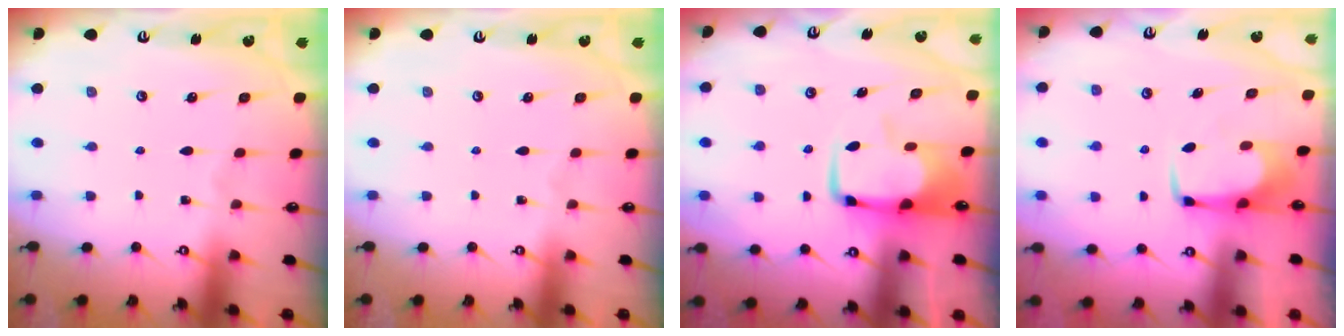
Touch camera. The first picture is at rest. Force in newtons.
{"total": 0.0}
{"total": 7.2, "press": 7.1, "slide": 1.2}
{"total": 1.8, "press": 1.7, "slide": 0.6}